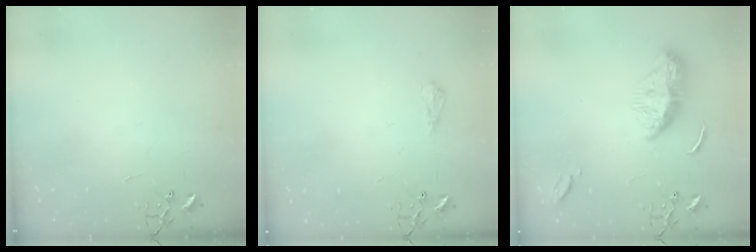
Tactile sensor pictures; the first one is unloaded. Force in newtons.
{"total": 8.2, "press": 8.2, "slide": 0.9}
{"total": 11.1, "press": 11.0, "slide": 1.0}